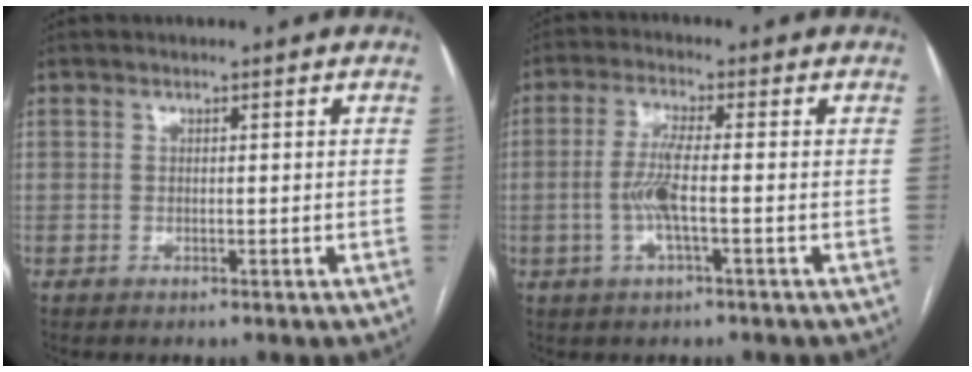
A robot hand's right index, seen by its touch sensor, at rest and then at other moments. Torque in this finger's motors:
{"motor_torque": [1.15, -0.05, 0.67, 0.17]}